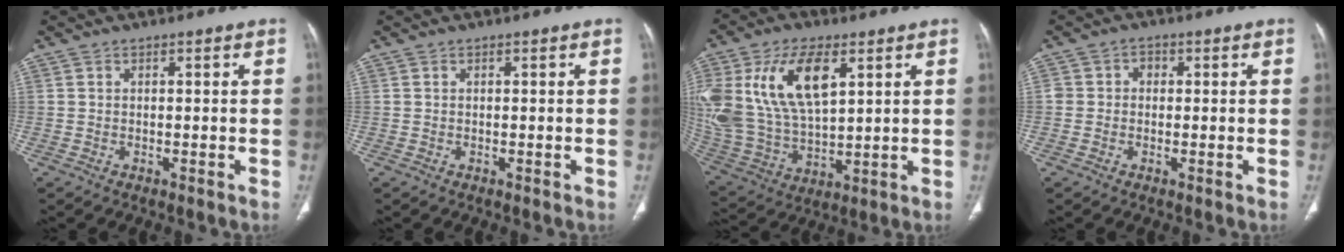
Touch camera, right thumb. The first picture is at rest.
{"total": 0.0}
{"total": 22.5, "force": [7.8, 11.9, 17.5], "torque": [-0.369, -0.016, 0.156]}
{"total": 2.3, "force": [0.1, 2.1, 0.9], "torque": [0.002, 0.009, -0.003]}